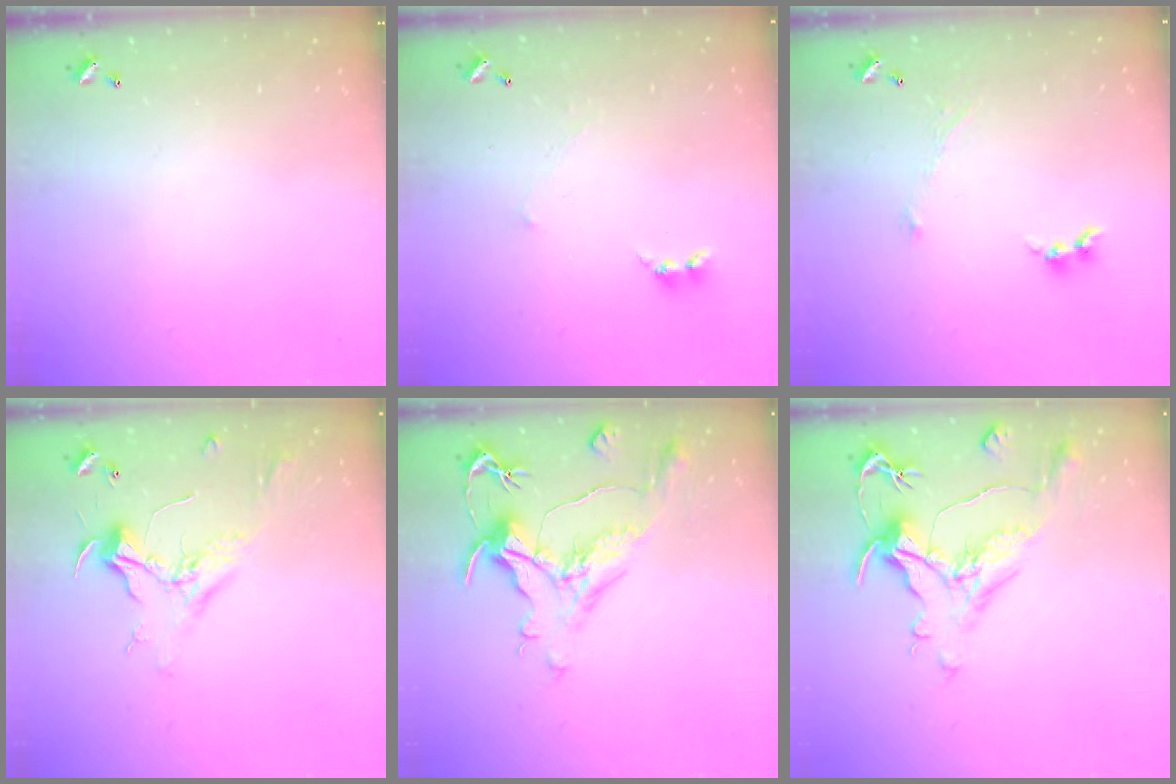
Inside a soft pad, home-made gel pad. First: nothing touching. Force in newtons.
{"total": 1.7, "press": 1.6, "slide": 0.4}
{"total": 1.2, "press": 1.2, "slide": 0.1}
{"total": 2.4, "press": 2.3, "slide": 0.8}
{"total": 1.1, "press": 0.2, "slide": 1.1}
{"total": 1.1, "press": 0.2, "slide": 1.1}